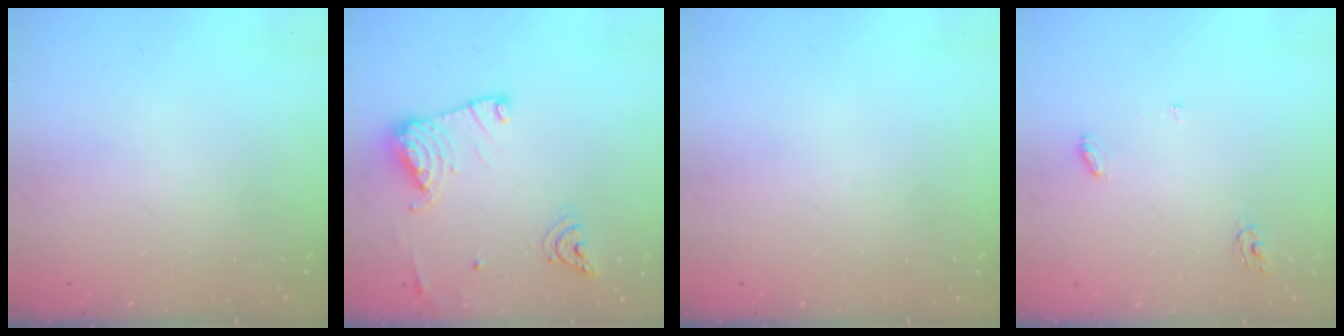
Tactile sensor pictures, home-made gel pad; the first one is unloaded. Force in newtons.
{"total": 14.5, "press": 14.5, "slide": 1.3}
{"total": 0.0}
{"total": 4.1, "press": 4.1, "slide": 0.2}